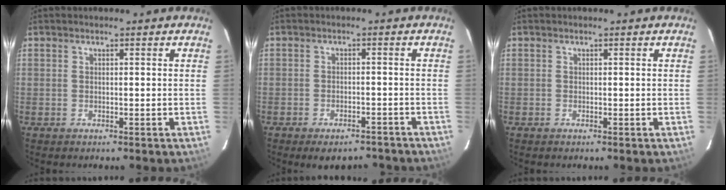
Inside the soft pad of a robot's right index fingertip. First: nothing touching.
{"total": 8.9, "force": [-7.2, 3.7, 3.6], "torque": [-0.070, 0.003, -0.091]}
{"total": 0.0}